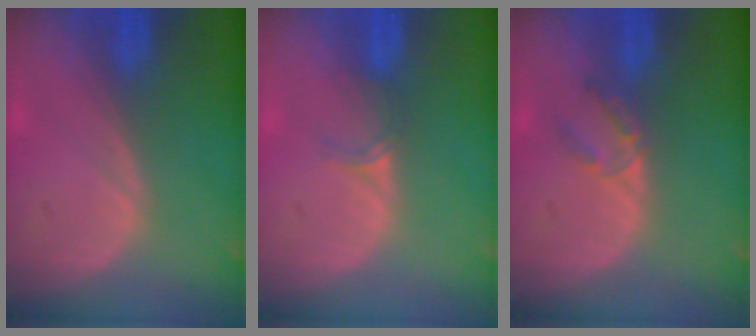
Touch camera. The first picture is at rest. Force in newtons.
{"total": 1.9, "press": 1.5, "slide": 1.2}
{"total": 2.7, "press": 2.5, "slide": 1.0}